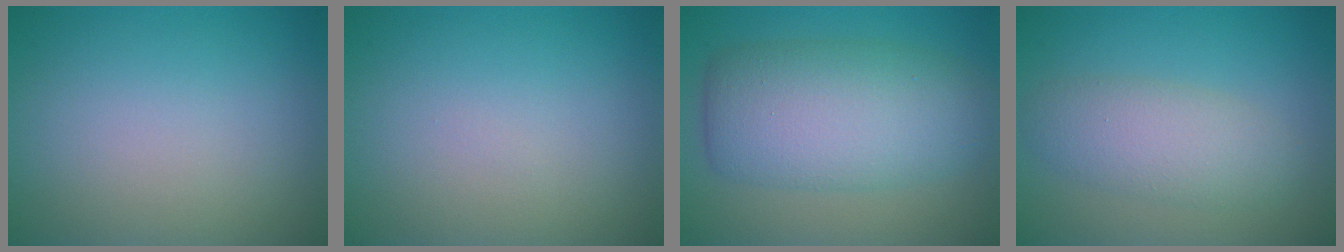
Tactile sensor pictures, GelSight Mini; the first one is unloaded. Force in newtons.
{"total": 0.0}
{"total": 8.3, "press": 8.3, "slide": 0.4}
{"total": 3.9, "press": 3.9, "slide": 0.1}